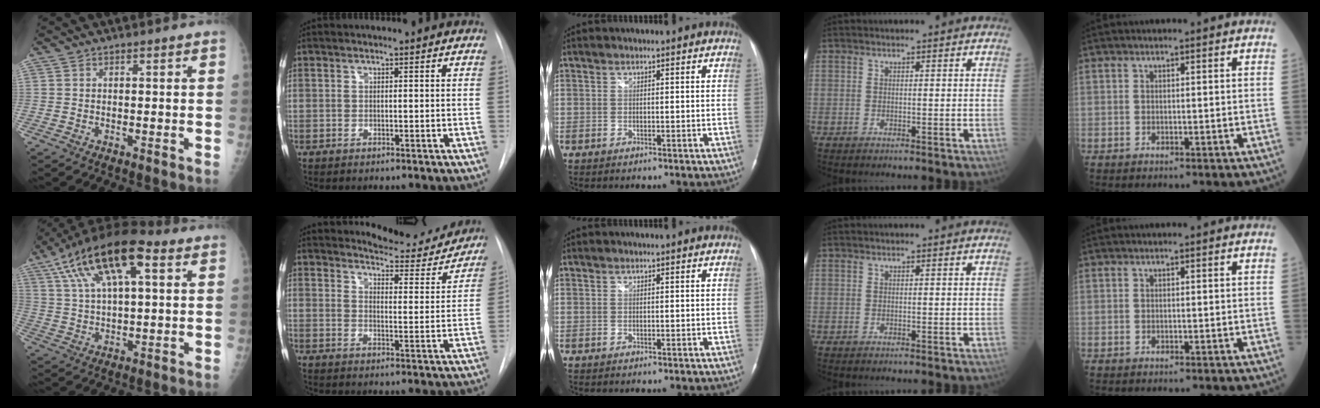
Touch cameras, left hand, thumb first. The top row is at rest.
{"thumb": {"total": 18.3, "force": [8.0, 7.5, 14.6], "torque": [-0.261, 0.011, 0.140]}, "index": {"total": 11.5, "force": [11.2, 2.1, 1.5], "torque": [-0.012, -0.031, 0.135]}}